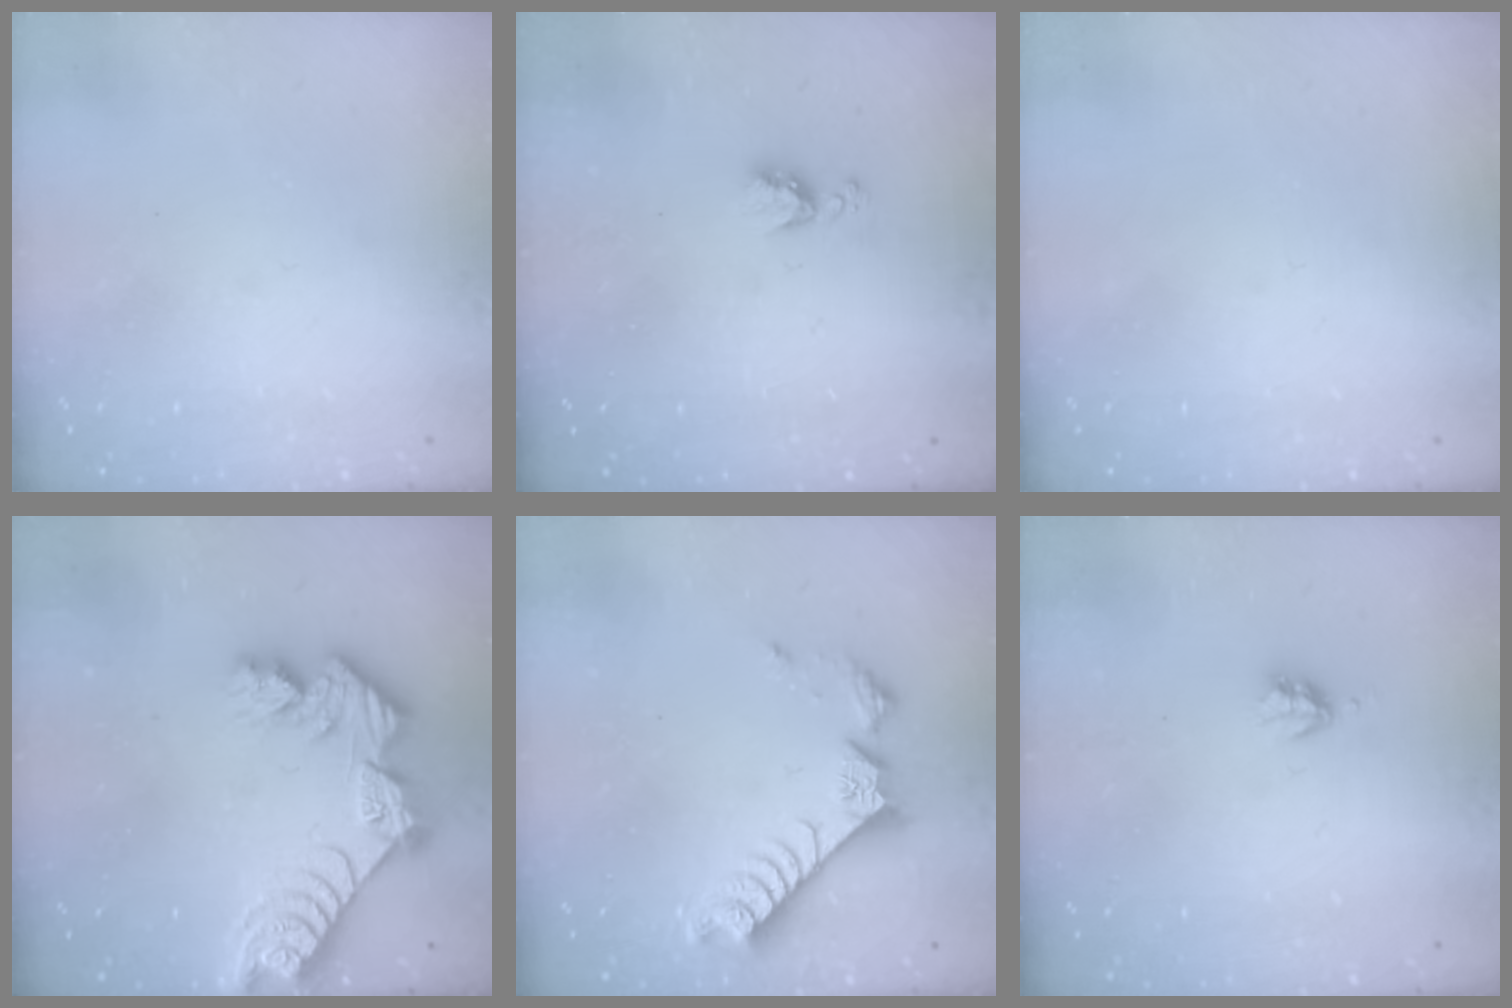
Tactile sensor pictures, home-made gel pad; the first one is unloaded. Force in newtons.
{"total": 4.9, "press": 4.9, "slide": 0.6}
{"total": 0.0}
{"total": 11.9, "press": 11.8, "slide": 1.0}
{"total": 11.0, "press": 10.9, "slide": 0.8}
{"total": 3.0, "press": 3.0, "slide": 0.5}